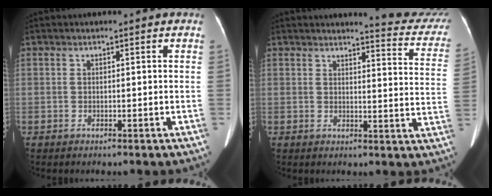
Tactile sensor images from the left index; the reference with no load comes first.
{"total": 13.2, "force": [12.8, 0.8, 2.7], "torque": [-0.010, -0.092, 0.113]}